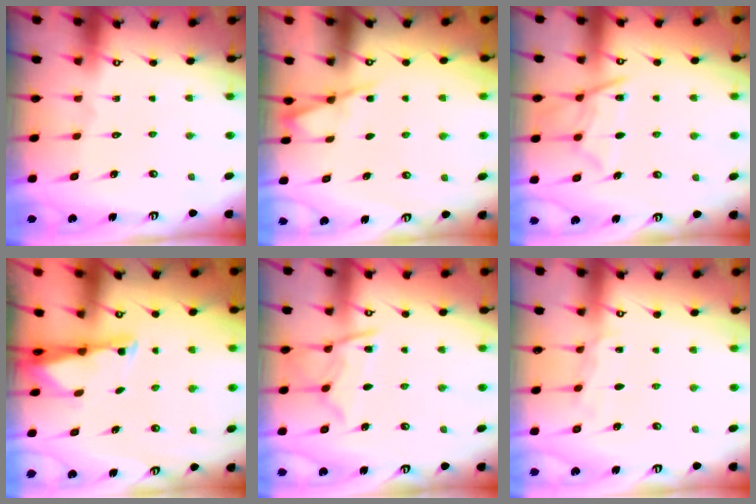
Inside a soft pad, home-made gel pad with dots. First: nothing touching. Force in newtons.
{"total": 2.8, "press": 2.8, "slide": 0.3}
{"total": 10.6, "press": 10.5, "slide": 1.1}
{"total": 1.9, "press": 1.9, "slide": 0.4}
{"total": 10.0, "press": 9.9, "slide": 1.0}
{"total": 5.0, "press": 5.0, "slide": 0.5}